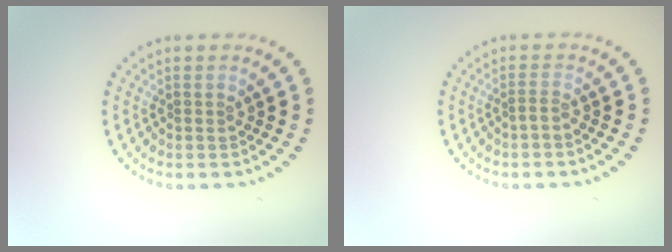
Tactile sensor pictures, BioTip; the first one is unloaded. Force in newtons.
{"total": 0.6, "press": 0.3, "slide": 0.5}